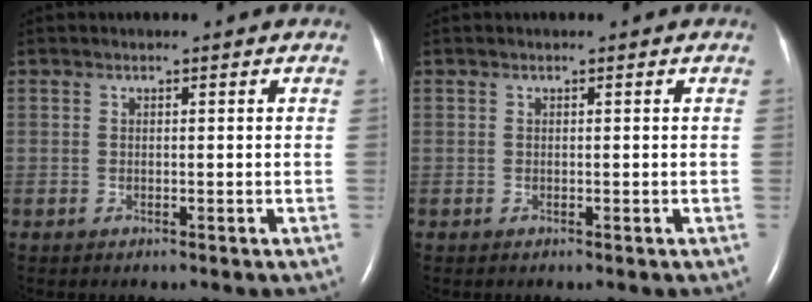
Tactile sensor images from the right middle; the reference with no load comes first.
{"total": 0.0}